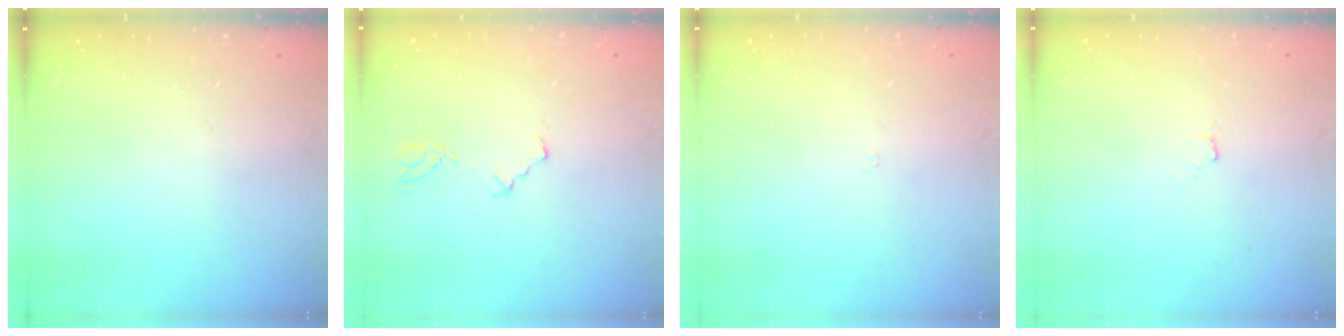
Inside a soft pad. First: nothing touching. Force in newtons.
{"total": 3.9, "press": 3.7, "slide": 1.1}
{"total": 1.8, "press": 1.7, "slide": 0.3}
{"total": 4.3, "press": 2.8, "slide": 3.2}